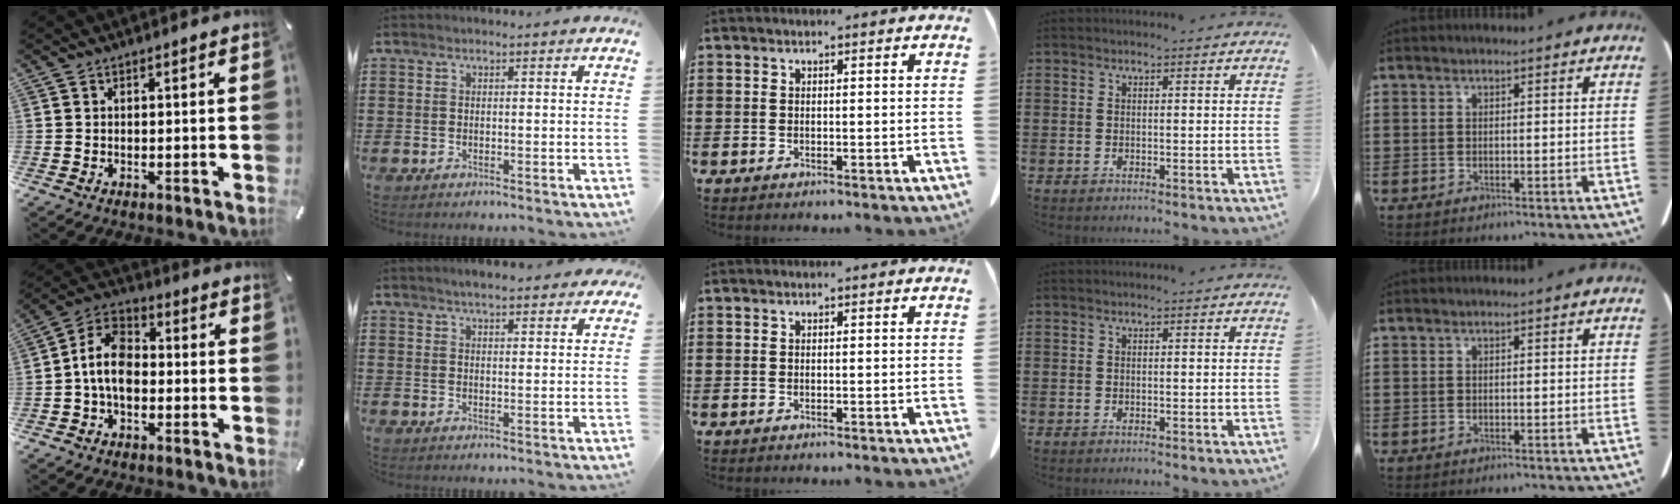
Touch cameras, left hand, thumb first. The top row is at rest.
{"thumb": {"total": 9.6, "force": [-1.9, 6.4, 6.9], "torque": [-0.152, 0.015, -0.037]}, "index": {"total": 3.4, "force": [2.9, 0.8, 1.7], "torque": [-0.039, 0.005, 0.053]}}